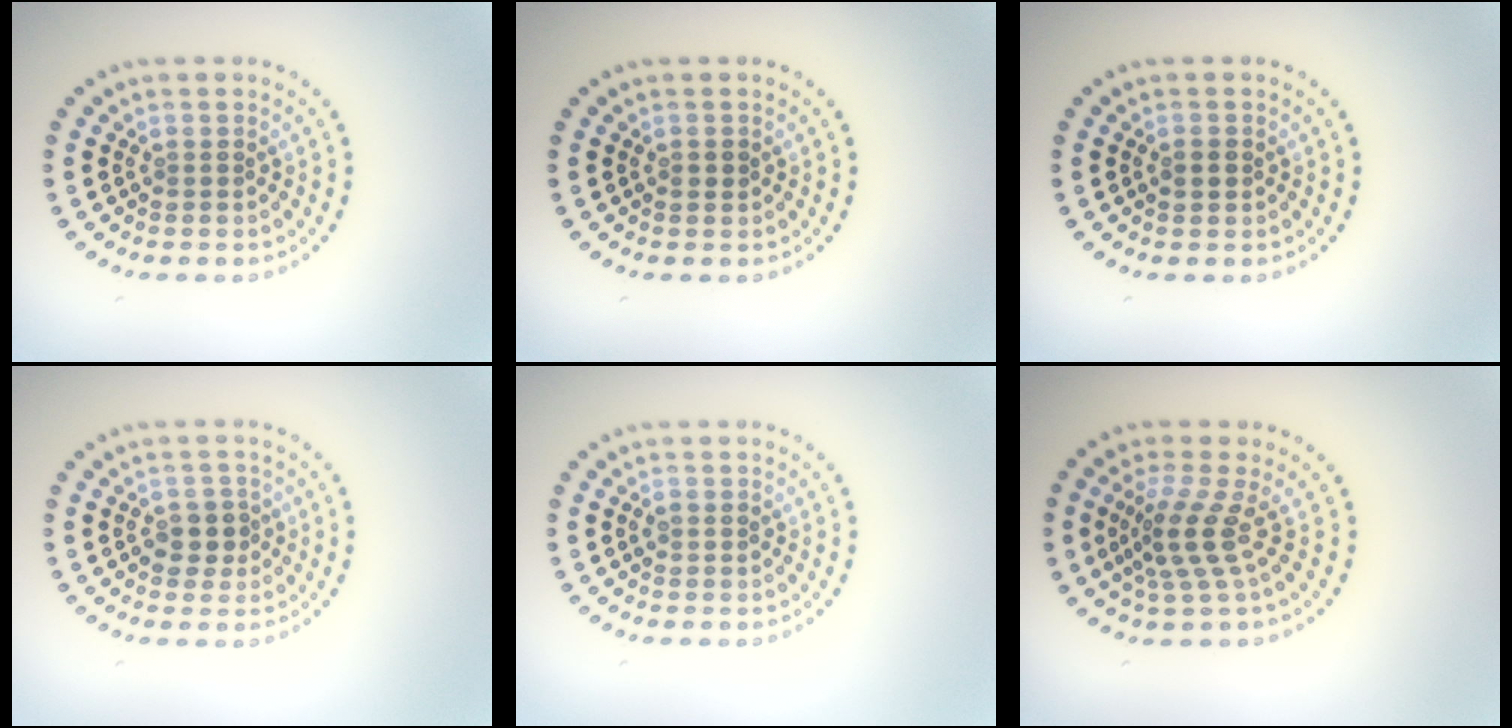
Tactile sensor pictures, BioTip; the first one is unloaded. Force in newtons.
{"total": 0.8, "press": 0.8, "slide": 0.3}
{"total": 0.9, "press": 0.9, "slide": 0.1}
{"total": 2.3, "press": 2.1, "slide": 0.8}
{"total": 1.0, "press": 1.0, "slide": 0.1}
{"total": 3.4, "press": 2.3, "slide": 2.5}